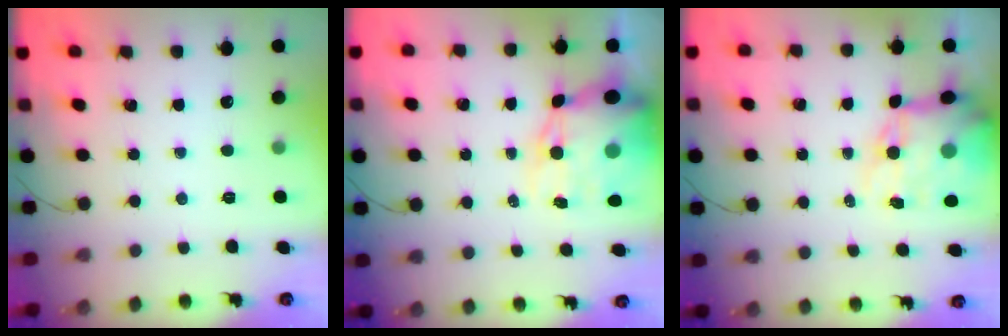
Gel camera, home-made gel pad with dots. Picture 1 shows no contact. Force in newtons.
{"total": 16.4, "press": 15.9, "slide": 3.9}
{"total": 14.5, "press": 14.0, "slide": 3.8}